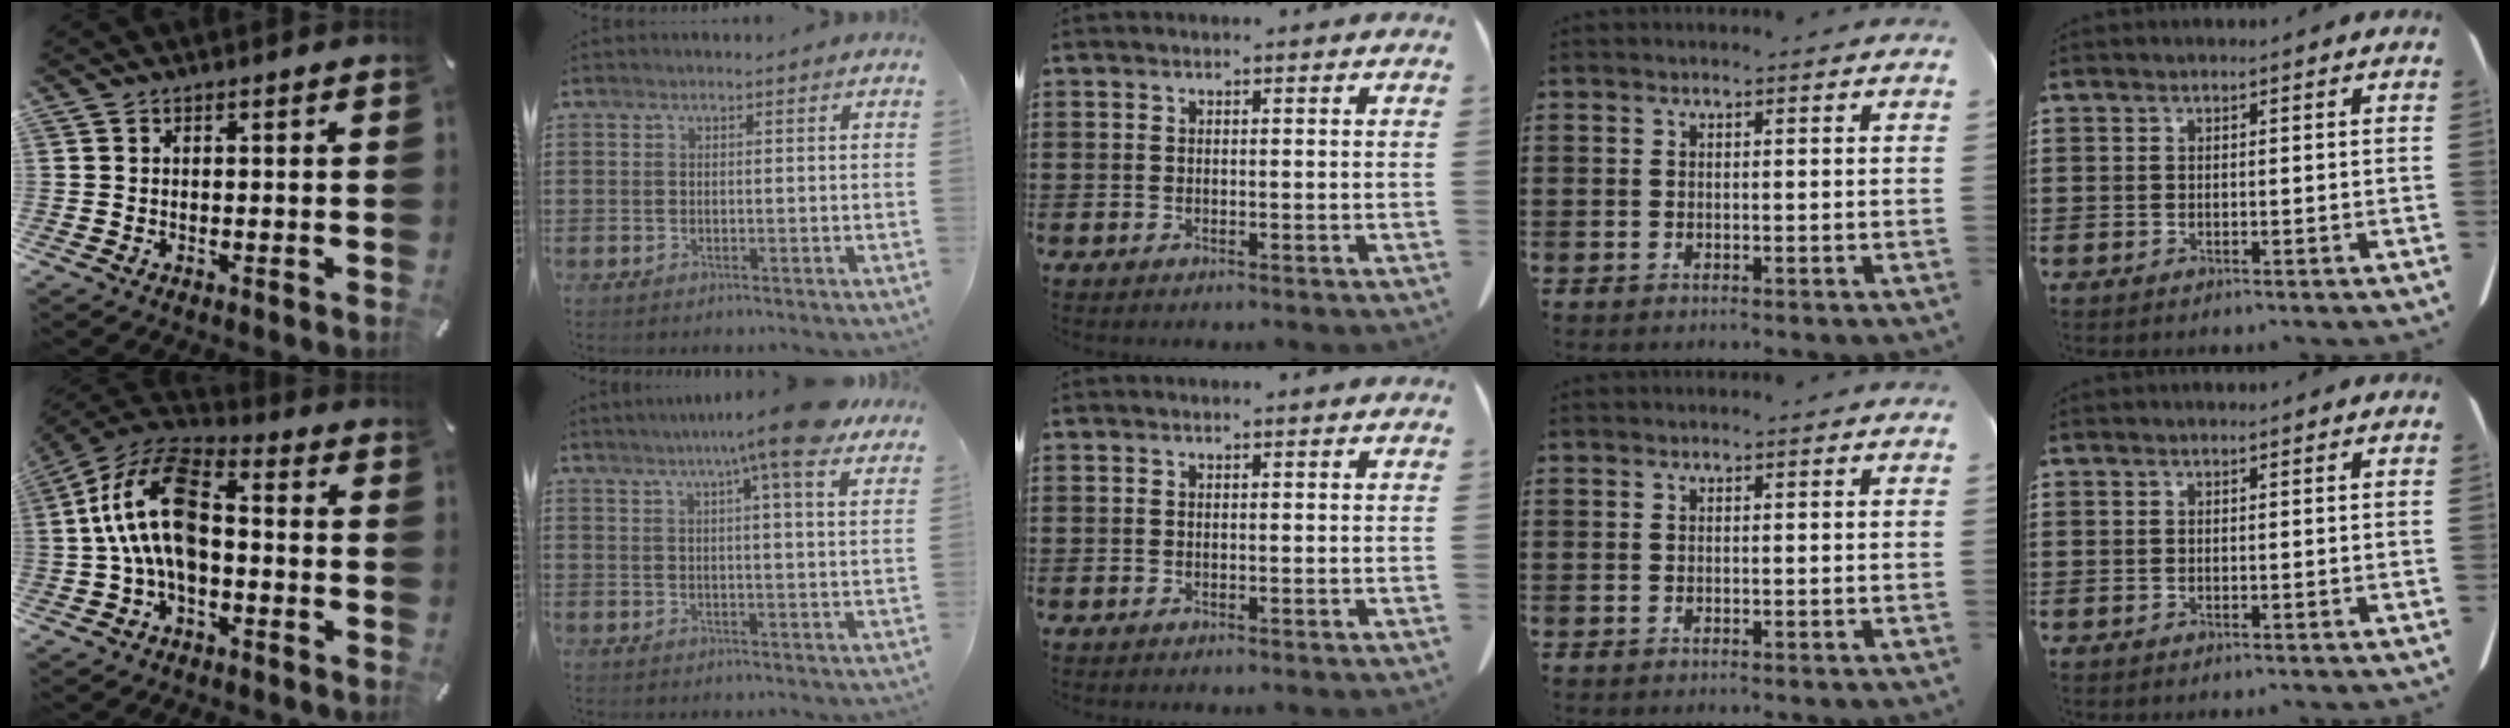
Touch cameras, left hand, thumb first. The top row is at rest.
{"thumb": {"total": 17.0, "force": [-0.4, 10.0, 13.8], "torque": [-0.299, 0.007, -0.013]}, "index": {"total": 9.4, "force": [6.7, -0.3, 6.5], "torque": [-0.113, -0.020, 0.110]}}